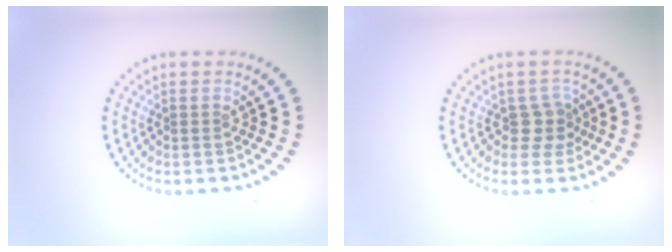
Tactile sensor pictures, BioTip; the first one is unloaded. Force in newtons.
{"total": 2.0, "press": 1.6, "slide": 1.1}